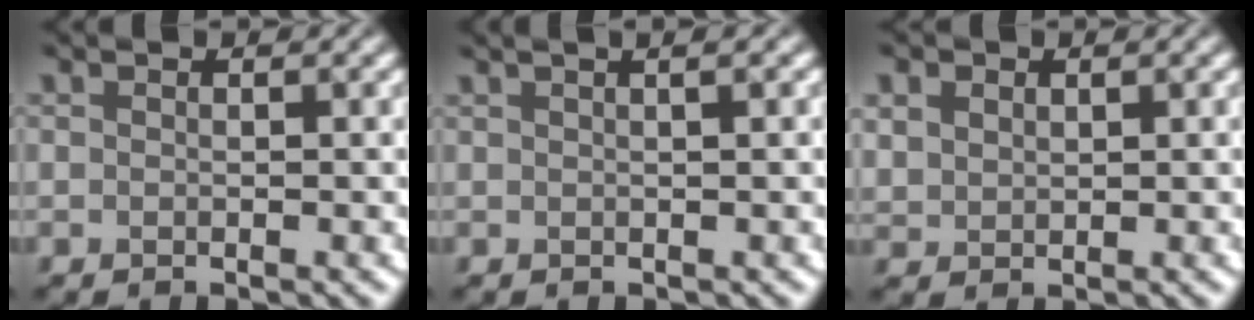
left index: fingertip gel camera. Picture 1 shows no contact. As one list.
[{"total": 3.2, "force": [1.7, 1.3, 2.4], "torque": [-0.015, 0.019, 0.000]}, {"total": 2.2, "force": [1.2, 1.6, 0.9], "torque": [-0.027, 0.005, 0.027]}]